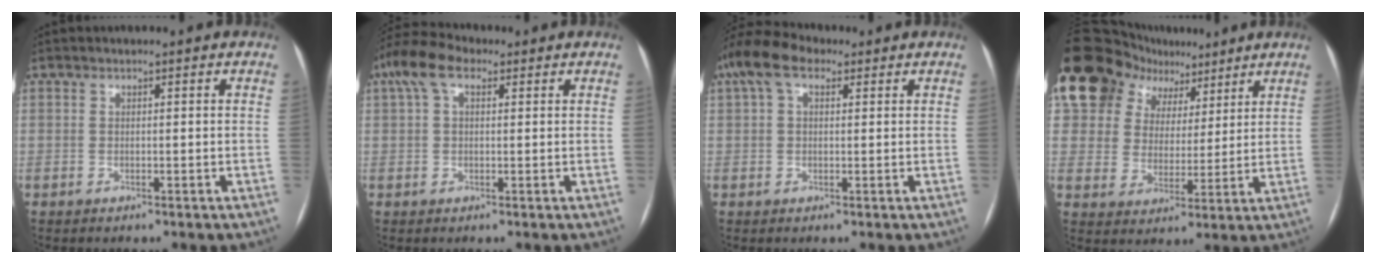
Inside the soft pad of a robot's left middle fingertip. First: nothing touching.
{"total": 6.8, "force": [3.2, 3.3, 5.0], "torque": [-0.116, 0.044, 0.061]}
{"total": 7.3, "force": [3.7, 3.7, 5.0], "torque": [-0.113, 0.047, 0.069]}
{"total": 16.9, "force": [11.0, 11.1, 6.2], "torque": [-0.116, 0.064, 0.191]}